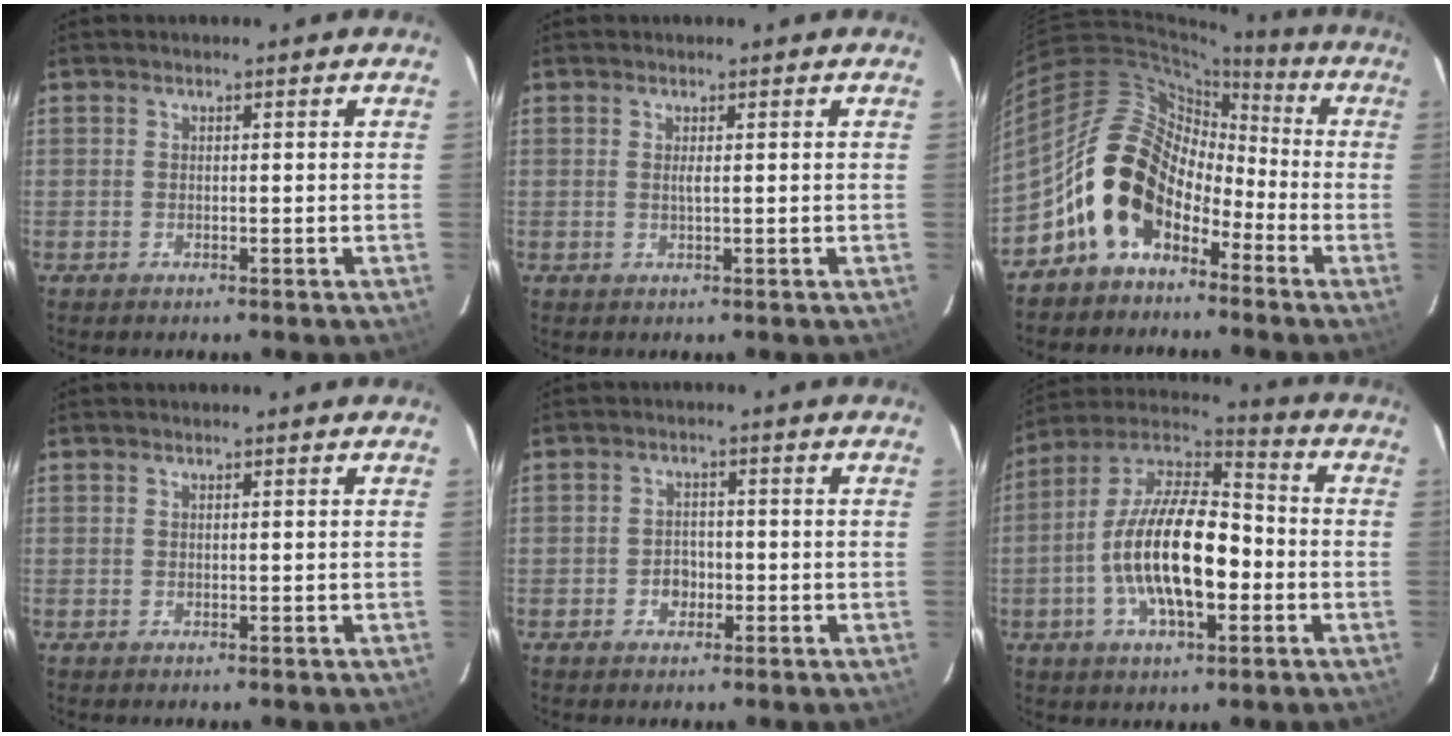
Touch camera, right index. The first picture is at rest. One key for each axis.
{"total": 0.9, "fx": 0.2, "fy": -0.1, "fz": 0.9, "tx": -0.018, "ty": -0.001, "tz": 0.003}
{"total": 13.9, "fx": -6.8, "fy": 9.6, "fz": 7.5, "tx": -0.138, "ty": 0.020, "tz": -0.123}
{"total": 0.0}
{"total": 3.0, "fx": -1.1, "fy": 2.5, "fz": 1.2, "tx": -0.024, "ty": 0.008, "tz": -0.014}
{"total": 18.2, "fx": -3.9, "fy": 7.6, "fz": 16.1, "tx": -0.309, "ty": 0.001, "tz": -0.076}